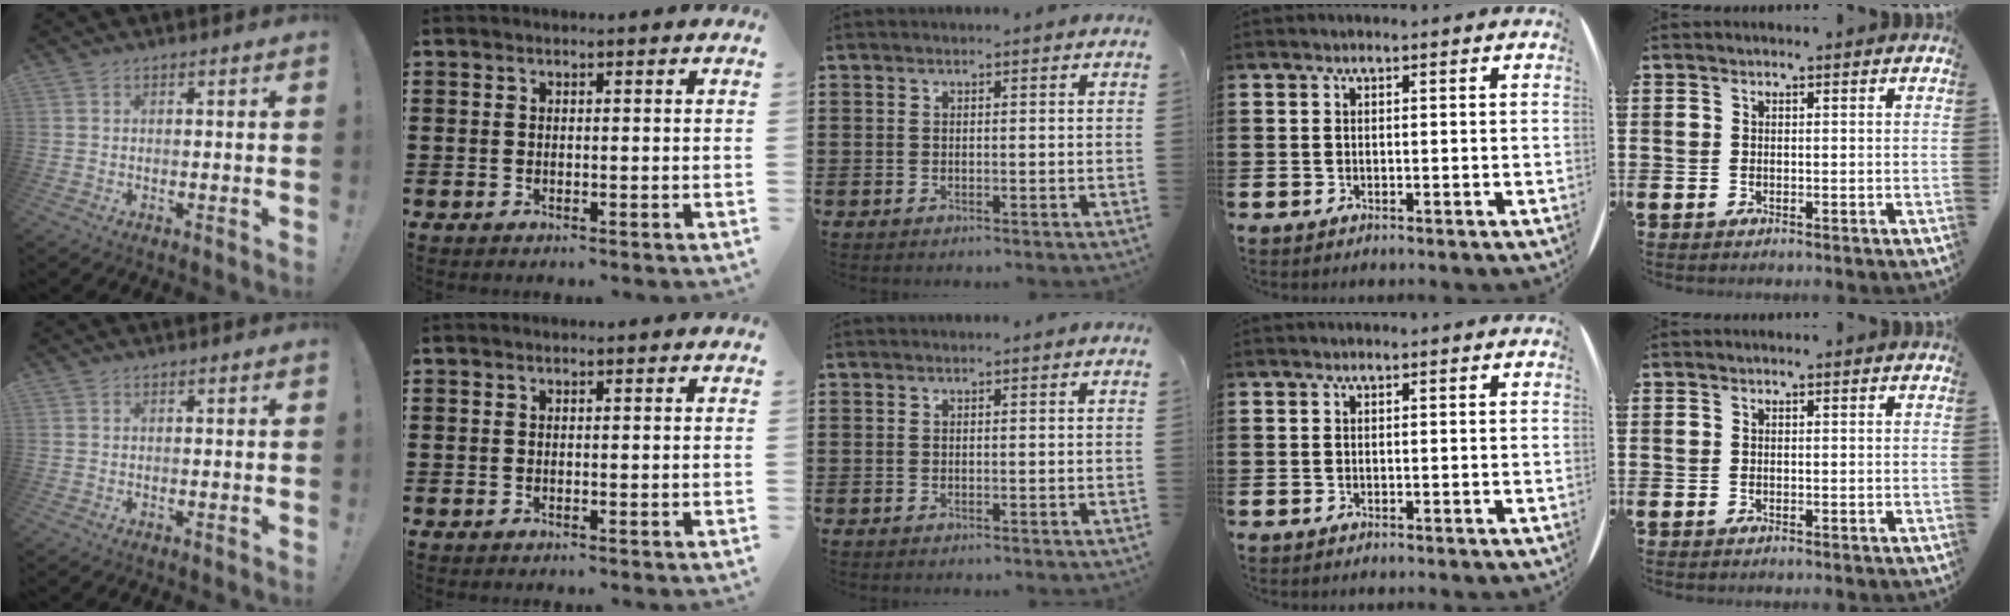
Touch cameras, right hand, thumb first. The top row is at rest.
{}